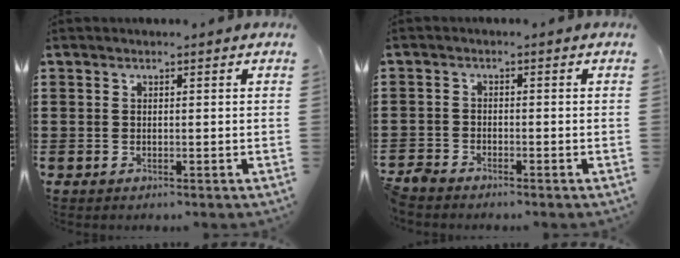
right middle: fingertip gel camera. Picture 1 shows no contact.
{"total": 2.2, "force": [-2.2, 0.3, 0.2], "torque": [-0.021, -0.003, -0.051]}